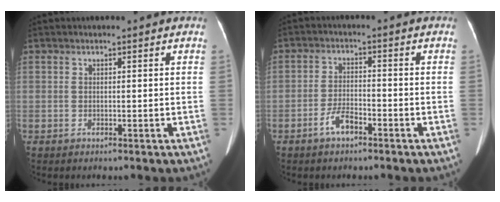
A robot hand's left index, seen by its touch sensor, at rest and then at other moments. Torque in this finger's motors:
{"motor_torque": [0.43, 0.49, 0.08, 0.02]}